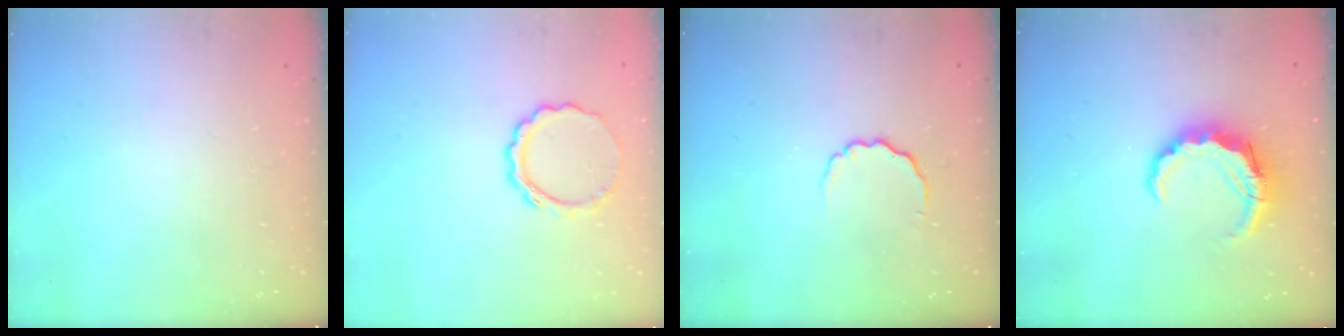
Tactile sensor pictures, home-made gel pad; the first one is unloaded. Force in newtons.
{"total": 7.6, "press": 7.6, "slide": 0.7}
{"total": 3.0, "press": 2.9, "slide": 0.7}
{"total": 8.2, "press": 8.1, "slide": 0.9}